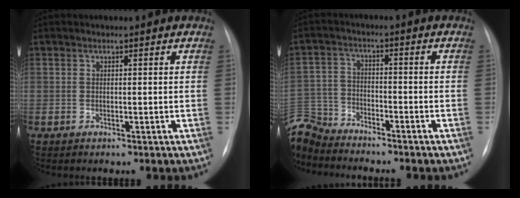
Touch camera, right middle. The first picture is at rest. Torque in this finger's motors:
{"motor_torque": [0.09, -0.65, 0.06, -0.07]}